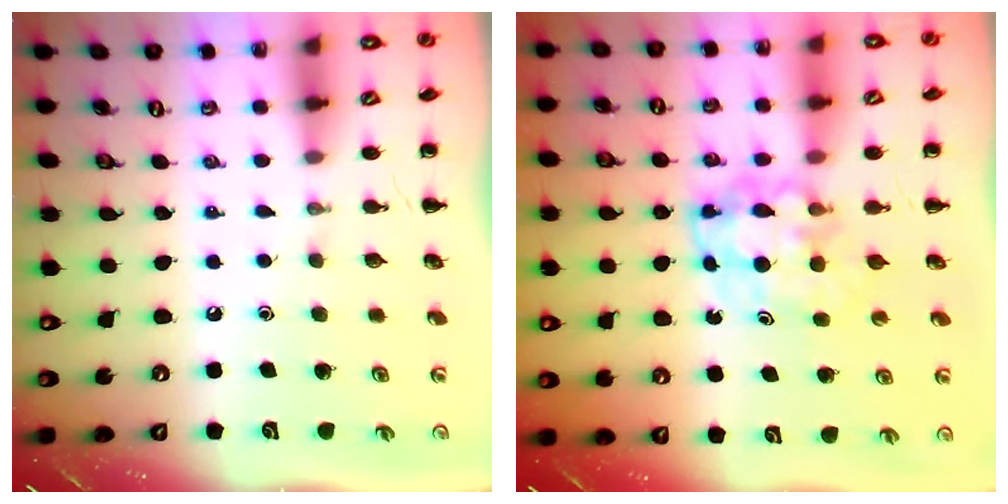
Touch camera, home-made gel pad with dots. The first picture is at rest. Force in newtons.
{"total": 5.0, "press": 5.0, "slide": 0.8}